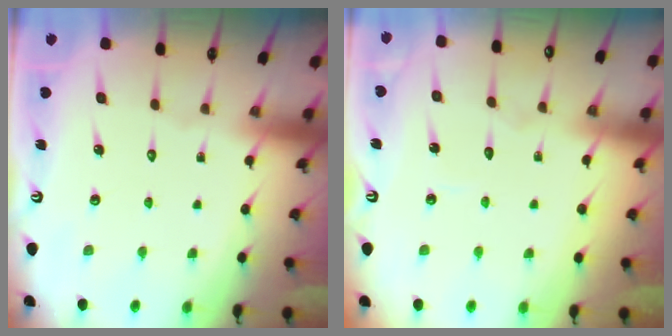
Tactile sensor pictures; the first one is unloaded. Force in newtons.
{"total": 2.5, "press": 2.5, "slide": 0.1}